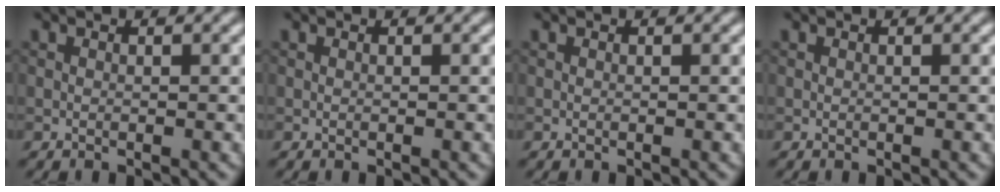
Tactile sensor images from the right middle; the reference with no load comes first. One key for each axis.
{"total": 0.0}
{"total": 0.0}
{"total": 0.0}